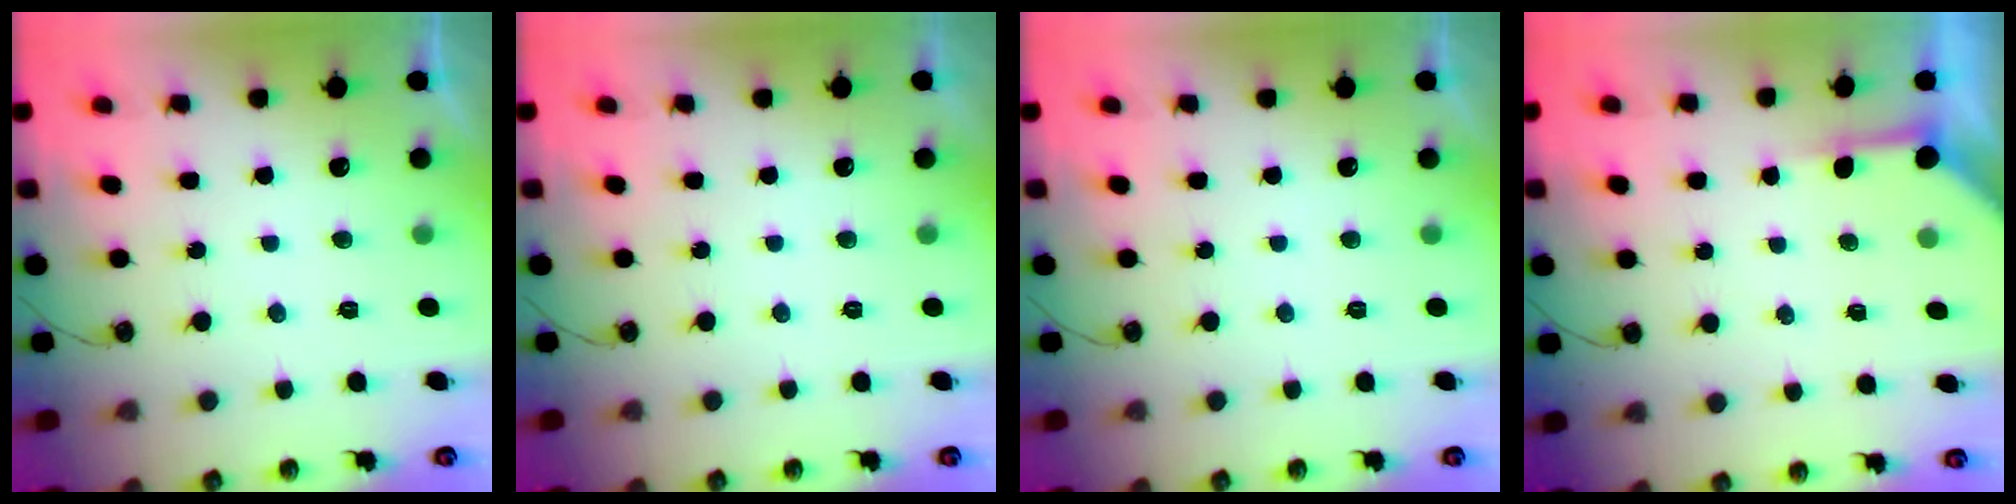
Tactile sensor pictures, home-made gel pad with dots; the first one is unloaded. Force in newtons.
{"total": 0.0}
{"total": 0.0}
{"total": 3.8, "press": 3.8, "slide": 0.4}